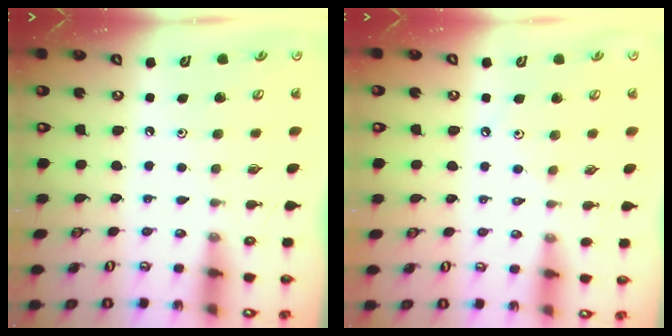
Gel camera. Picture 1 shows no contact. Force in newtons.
{"total": 2.8, "press": 2.7, "slide": 0.6}